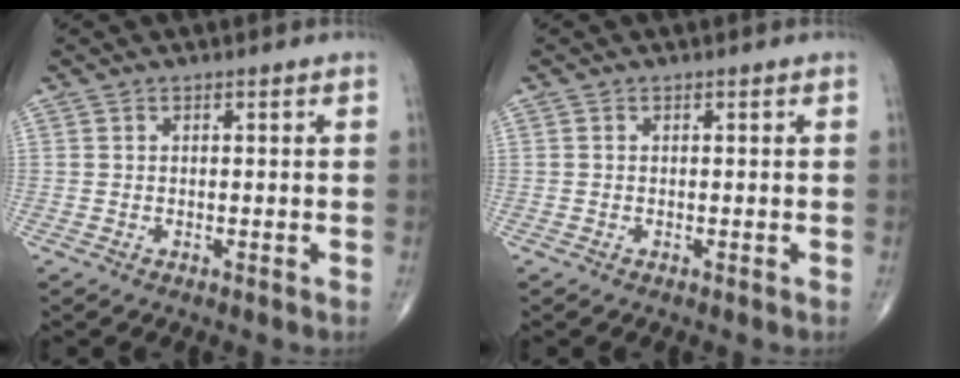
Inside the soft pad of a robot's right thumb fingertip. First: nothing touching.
{"total": 0.0}